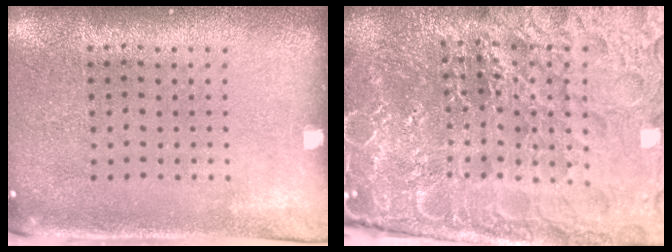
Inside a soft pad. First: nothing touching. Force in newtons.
{"total": 6.5, "press": 5.7, "slide": 3.0}